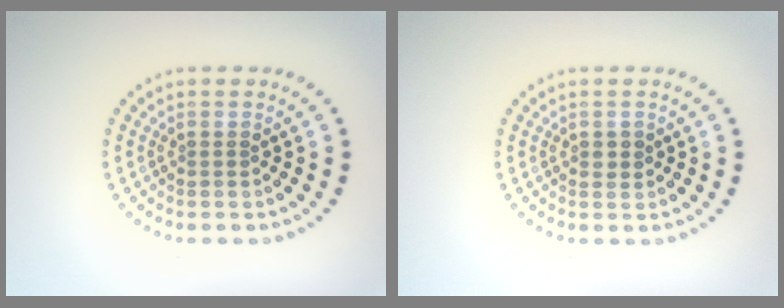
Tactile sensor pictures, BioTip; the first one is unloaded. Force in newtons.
{"total": 1.1, "press": 1.1, "slide": 0.2}